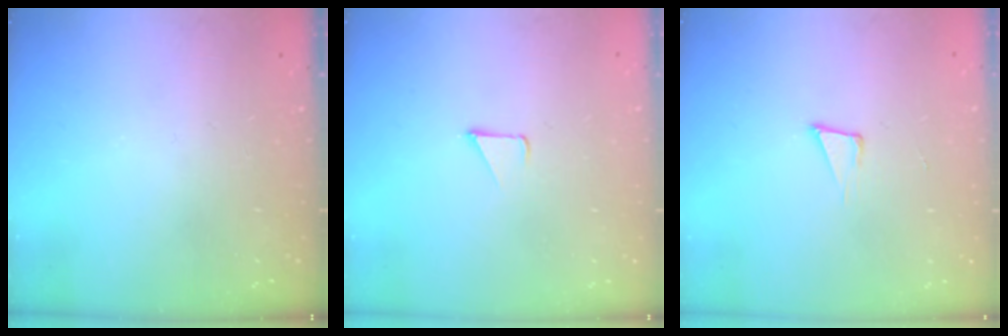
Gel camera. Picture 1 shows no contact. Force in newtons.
{"total": 1.8, "press": 1.7, "slide": 0.1}
{"total": 5.1, "press": 3.8, "slide": 3.3}